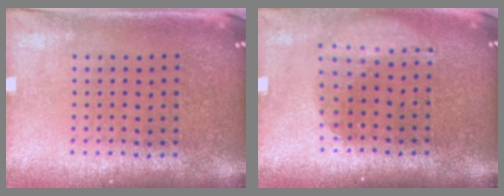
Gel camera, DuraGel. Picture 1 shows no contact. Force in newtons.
{"total": 1.7, "press": 1.3, "slide": 1.1}